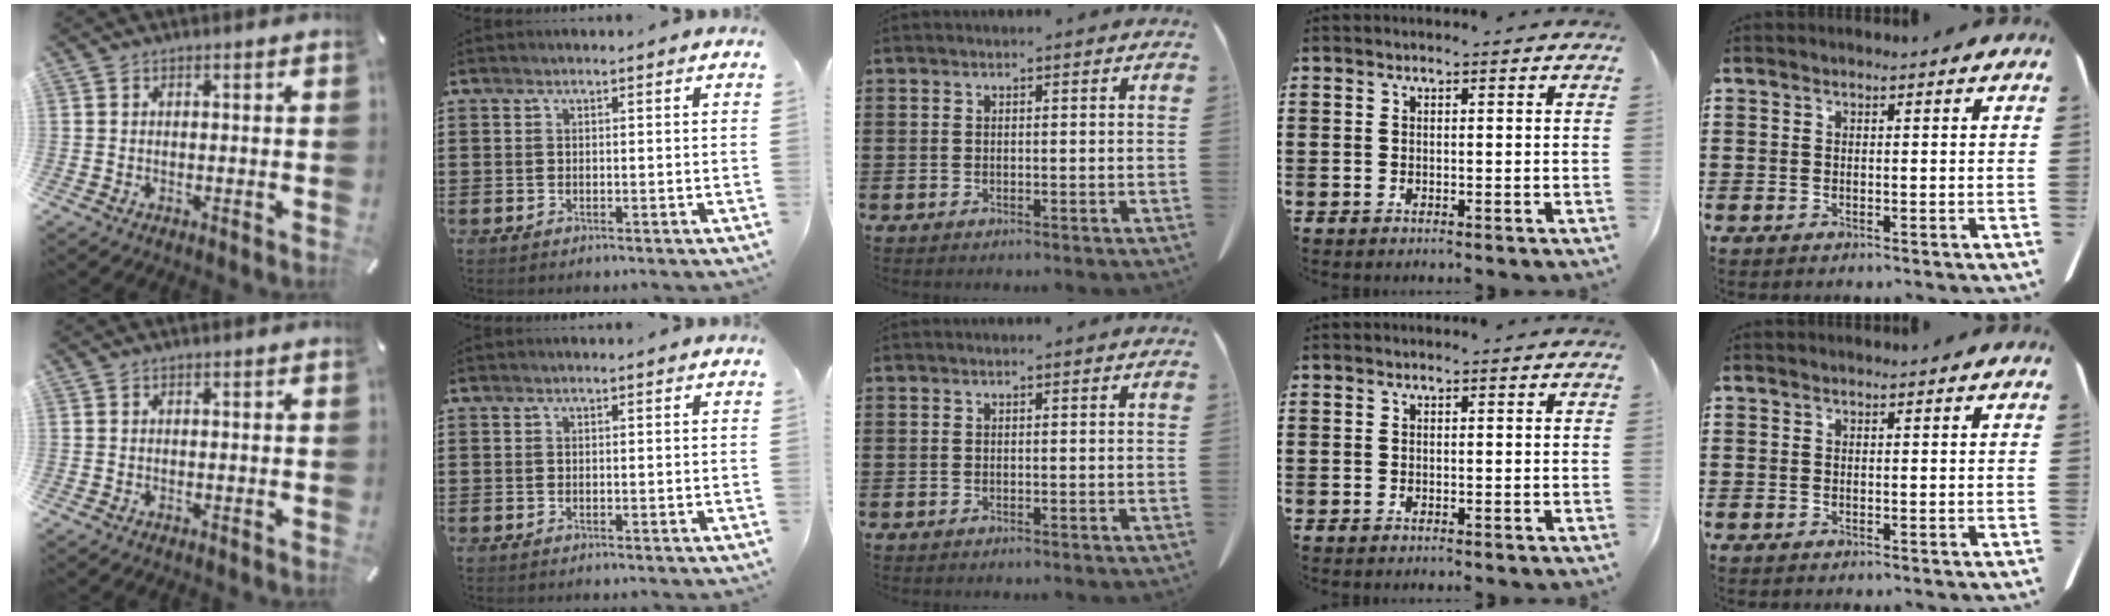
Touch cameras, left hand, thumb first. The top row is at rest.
{}